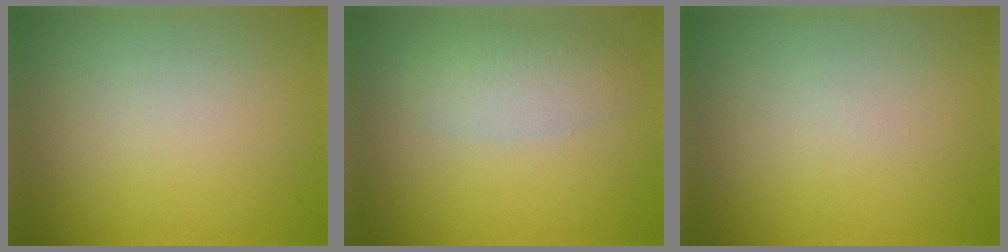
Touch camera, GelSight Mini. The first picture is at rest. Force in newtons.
{"total": 3.1, "press": 3.1, "slide": 0.1}
{"total": 0.0}